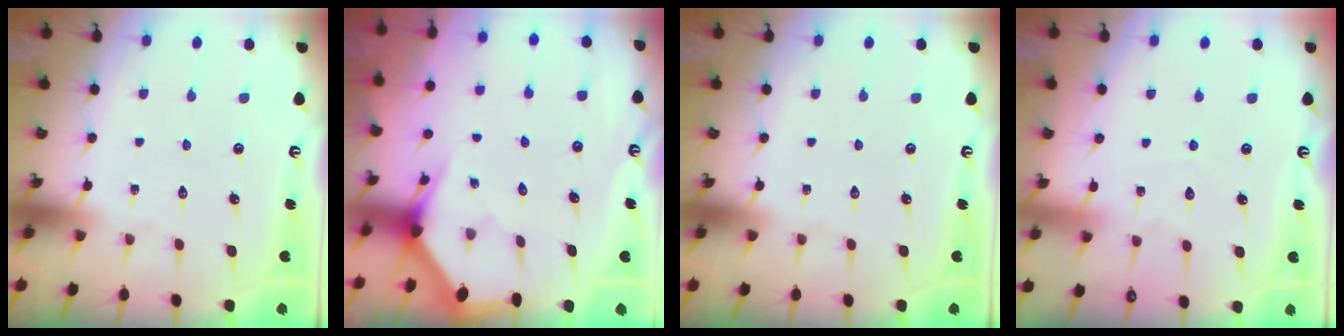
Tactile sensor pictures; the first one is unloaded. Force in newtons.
{"total": 3.1, "press": 3.1, "slide": 0.0}
{"total": 0.0}
{"total": 3.7, "press": 3.7, "slide": 0.3}